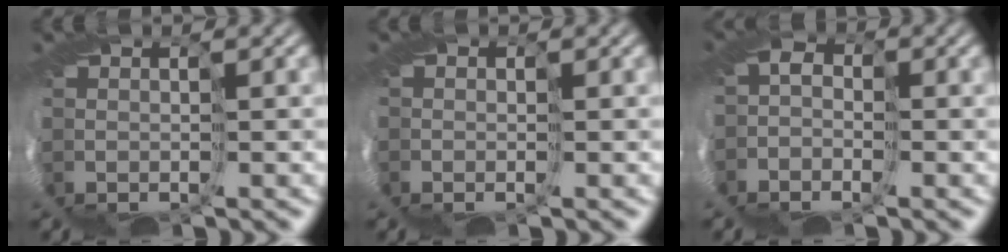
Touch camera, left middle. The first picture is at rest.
{"total": 0.8, "force": [-0.3, 0.7, 0.3], "torque": [-0.009, 0.005, -0.008]}
{"total": 3.3, "force": [-2.0, 2.4, 1.1], "torque": [-0.017, 0.003, -0.037]}